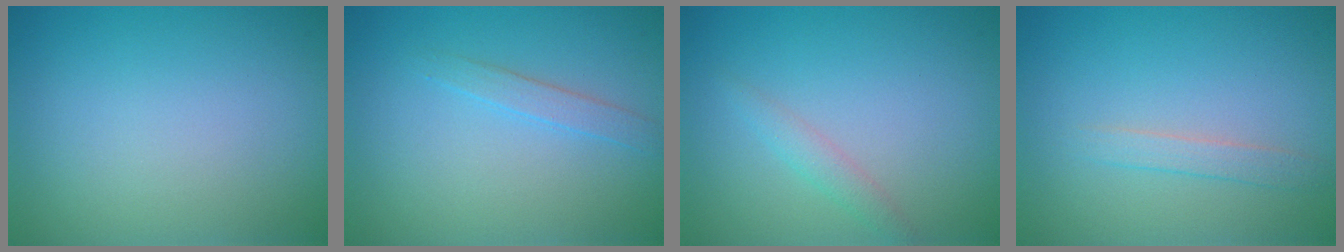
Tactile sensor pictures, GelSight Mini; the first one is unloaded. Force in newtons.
{"total": 1.5, "press": 1.5, "slide": 0.1}
{"total": 1.4, "press": 1.4, "slide": 0.1}
{"total": 1.3, "press": 1.3, "slide": 0.1}